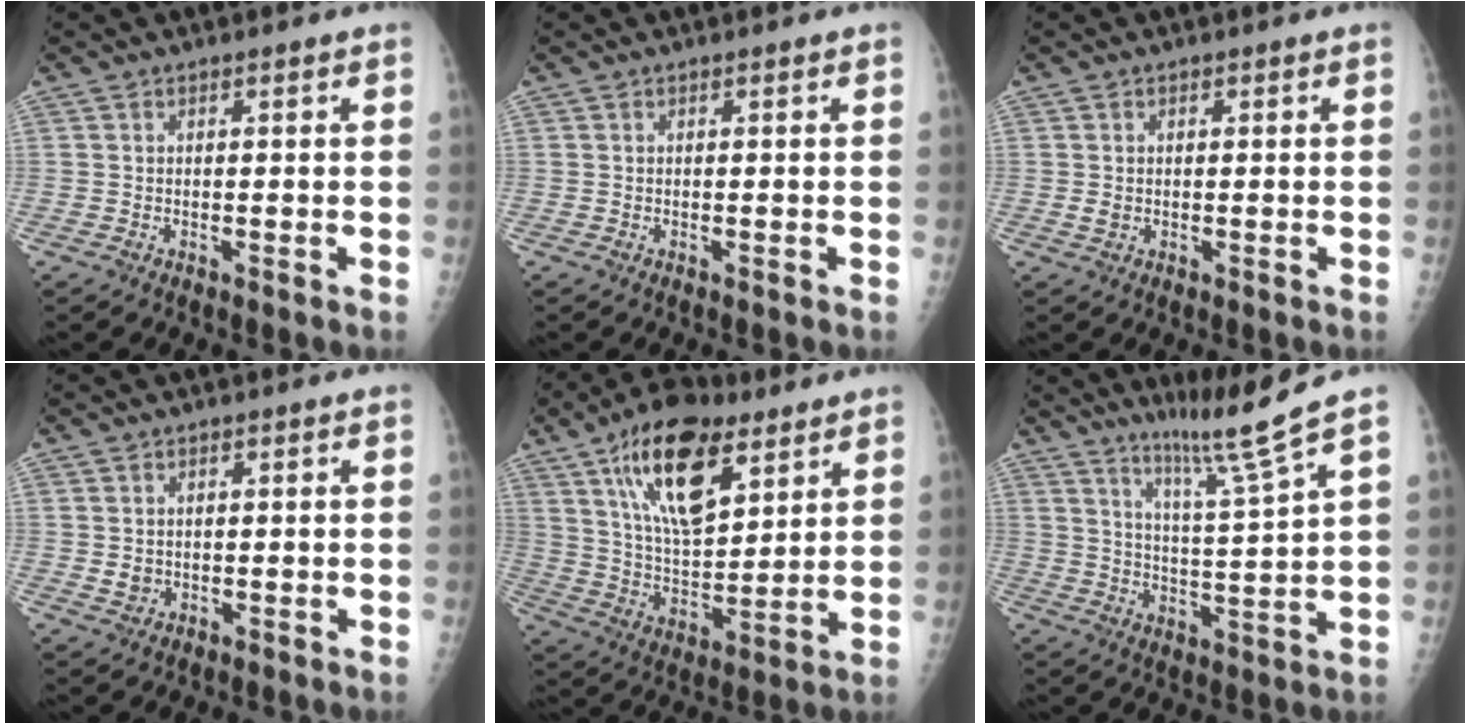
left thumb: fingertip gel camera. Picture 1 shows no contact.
{"total": 0.0}
{"total": 1.6, "force": [-0.1, 1.3, 1.0], "torque": [-0.014, 0.000, -0.001]}
{"total": 2.4, "force": [0.0, 2.2, 1.1], "torque": [-0.006, 0.000, 0.006]}
{"total": 19.0, "force": [9.7, 8.9, 13.7], "torque": [-0.201, -0.038, 0.171]}
{"total": 9.3, "force": [7.1, -2.2, 5.6], "torque": [-0.092, -0.066, 0.129]}